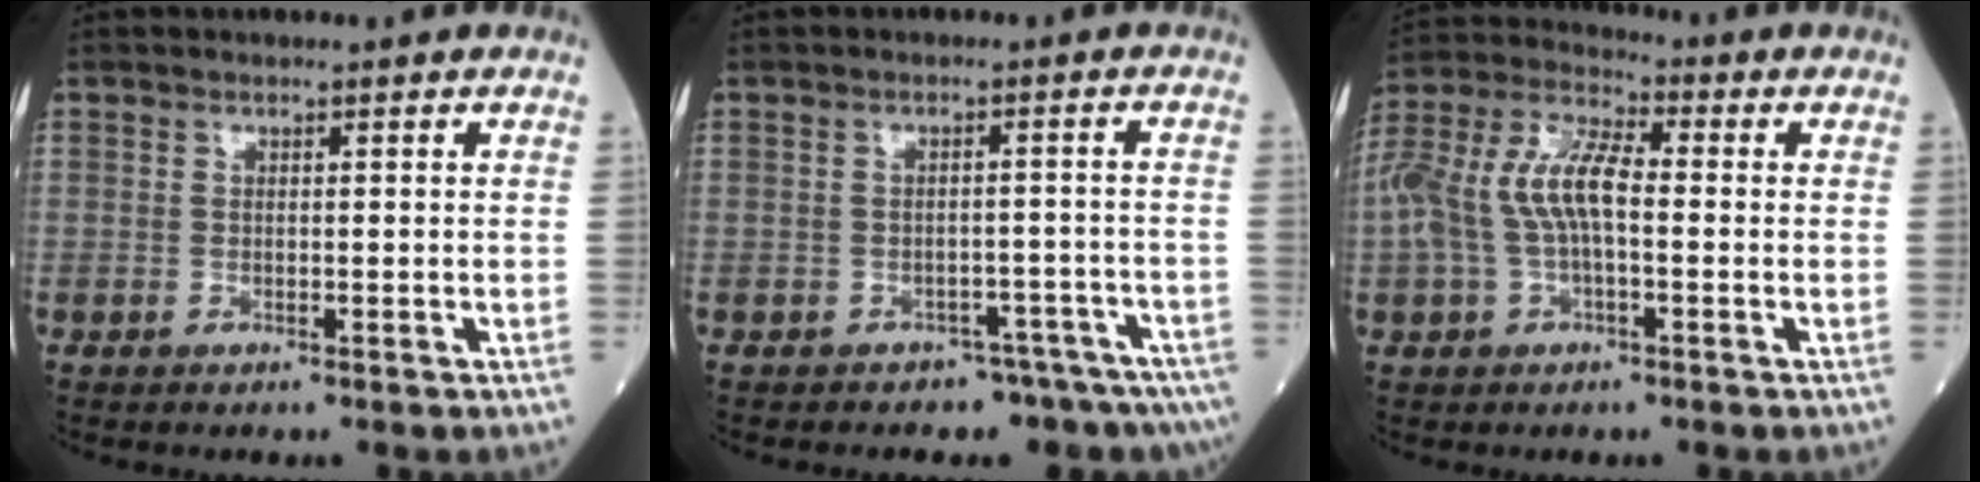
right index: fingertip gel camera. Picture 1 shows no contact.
{"total": 6.1, "force": [-5.4, 2.5, 1.3], "torque": [-0.001, 0.027, -0.066]}
{"total": 10.9, "force": [-0.4, 4.4, 10.0], "torque": [-0.231, 0.030, -0.011]}